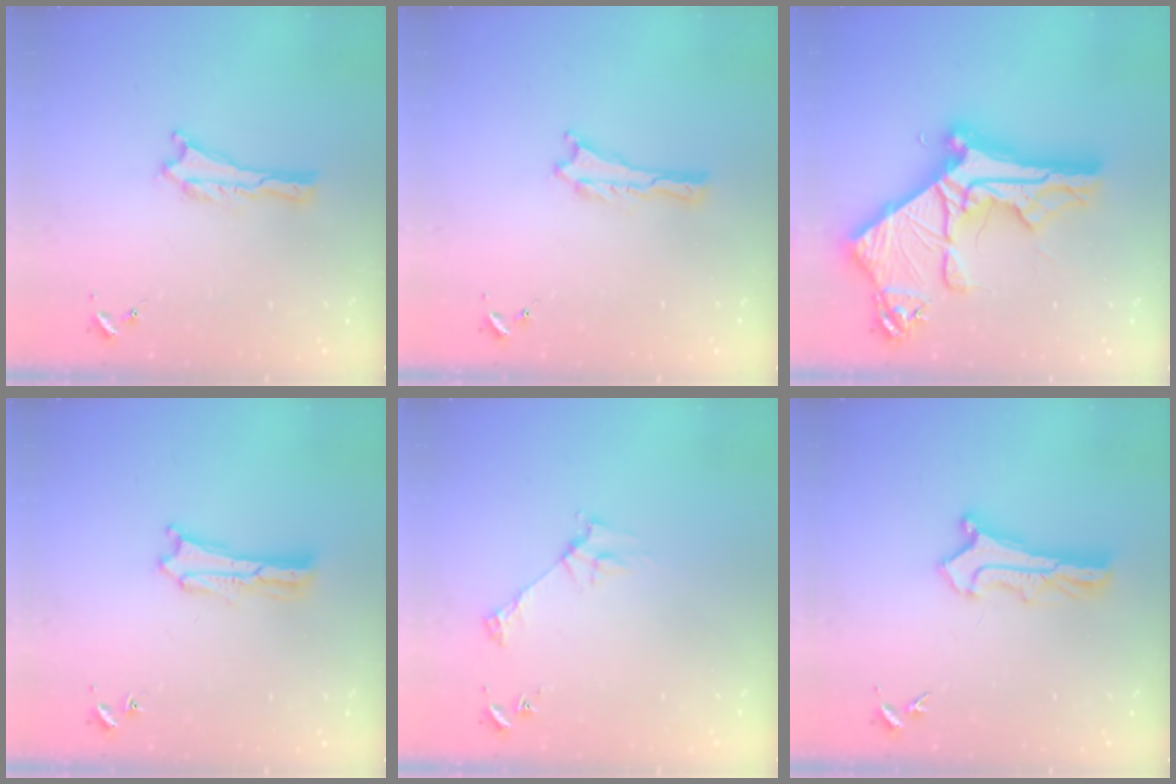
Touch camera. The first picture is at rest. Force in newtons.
{"total": 0.0}
{"total": 16.9, "press": 16.8, "slide": 1.7}
{"total": 1.2, "press": 1.2, "slide": 0.2}
{"total": 2.8, "press": 2.8, "slide": 0.3}
{"total": 2.9, "press": 2.9, "slide": 0.3}